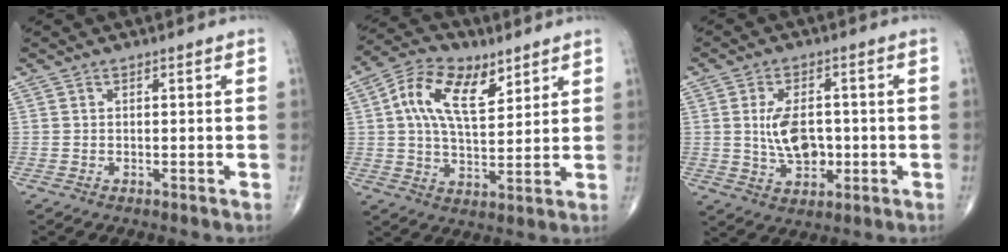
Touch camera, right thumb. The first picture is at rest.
{"total": 13.0, "force": [5.1, 6.9, 9.7], "torque": [-0.159, -0.008, 0.090]}
{"total": 8.6, "force": [-0.2, 5.3, 6.8], "torque": [-0.104, 0.001, 0.004]}